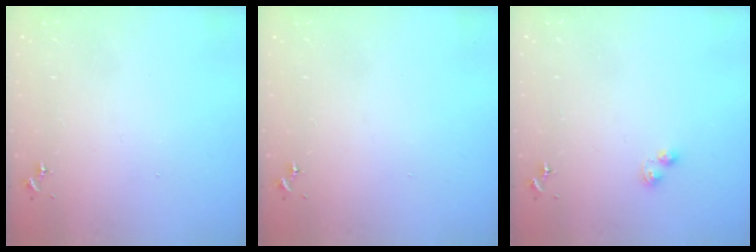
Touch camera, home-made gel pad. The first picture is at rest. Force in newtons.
{"total": 0.0}
{"total": 3.5, "press": 3.4, "slide": 0.4}